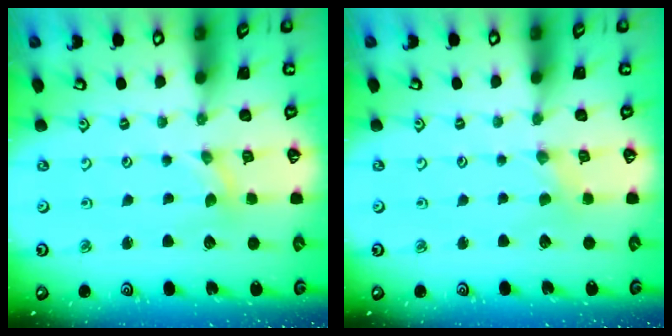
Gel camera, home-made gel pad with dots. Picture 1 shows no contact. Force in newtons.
{"total": 0.0}